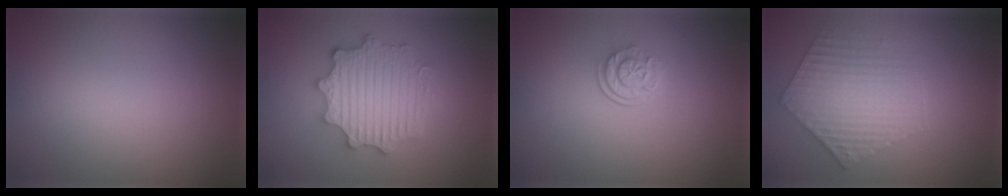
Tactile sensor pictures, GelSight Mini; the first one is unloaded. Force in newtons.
{"total": 5.6, "press": 5.5, "slide": 1.0}
{"total": 2.4, "press": 1.7, "slide": 1.6}
{"total": 4.0, "press": 3.8, "slide": 1.4}